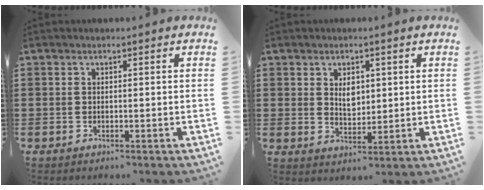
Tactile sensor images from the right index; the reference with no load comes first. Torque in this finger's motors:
{"motor_torque": [0.94, 0.97, 0.06, -0.06]}